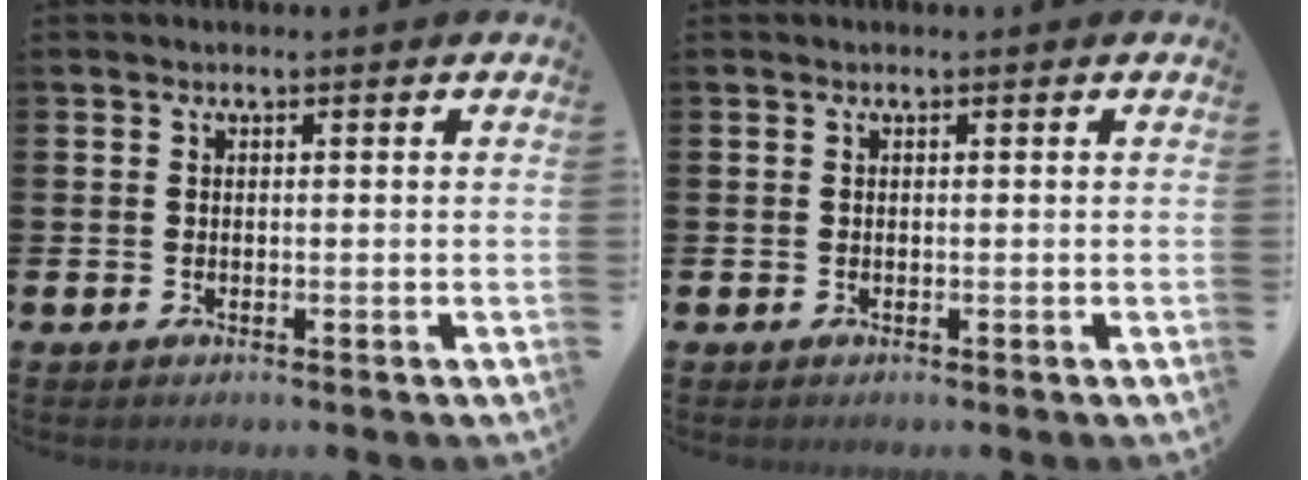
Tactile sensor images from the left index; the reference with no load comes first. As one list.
[{"total": 0.0}]